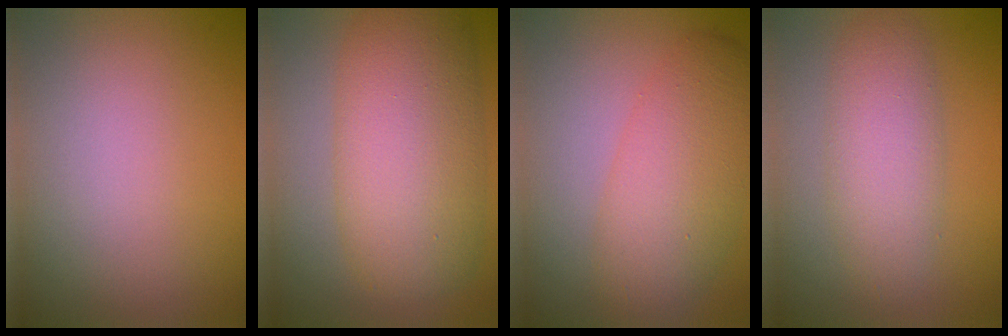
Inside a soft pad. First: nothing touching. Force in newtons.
{"total": 9.5, "press": 9.5, "slide": 0.2}
{"total": 5.8, "press": 5.7, "slide": 0.2}
{"total": 4.2, "press": 4.2, "slide": 0.2}